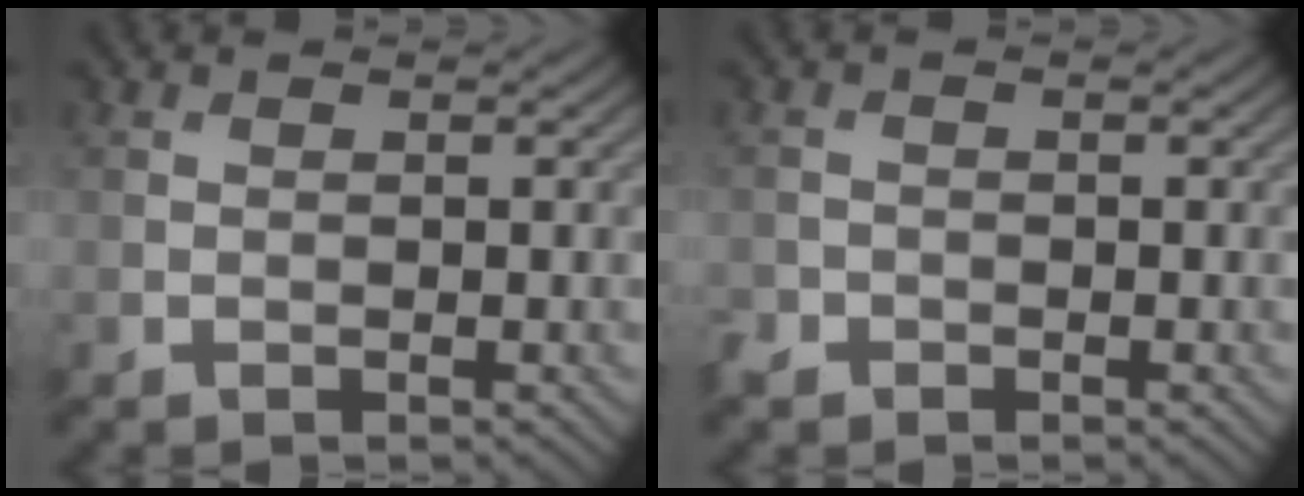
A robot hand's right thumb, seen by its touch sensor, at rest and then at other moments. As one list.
[{"total": 1.4, "force": [-1.1, 0.9, 0.2], "torque": [-0.008, -0.003, -0.028]}]